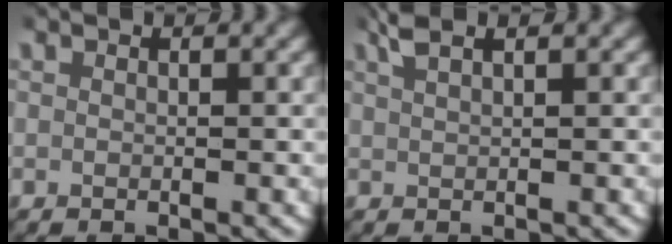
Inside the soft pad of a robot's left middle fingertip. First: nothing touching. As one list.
[{"total": 2.3, "force": [1.7, 0.5, 1.5], "torque": [-0.033, 0.009, 0.028]}]